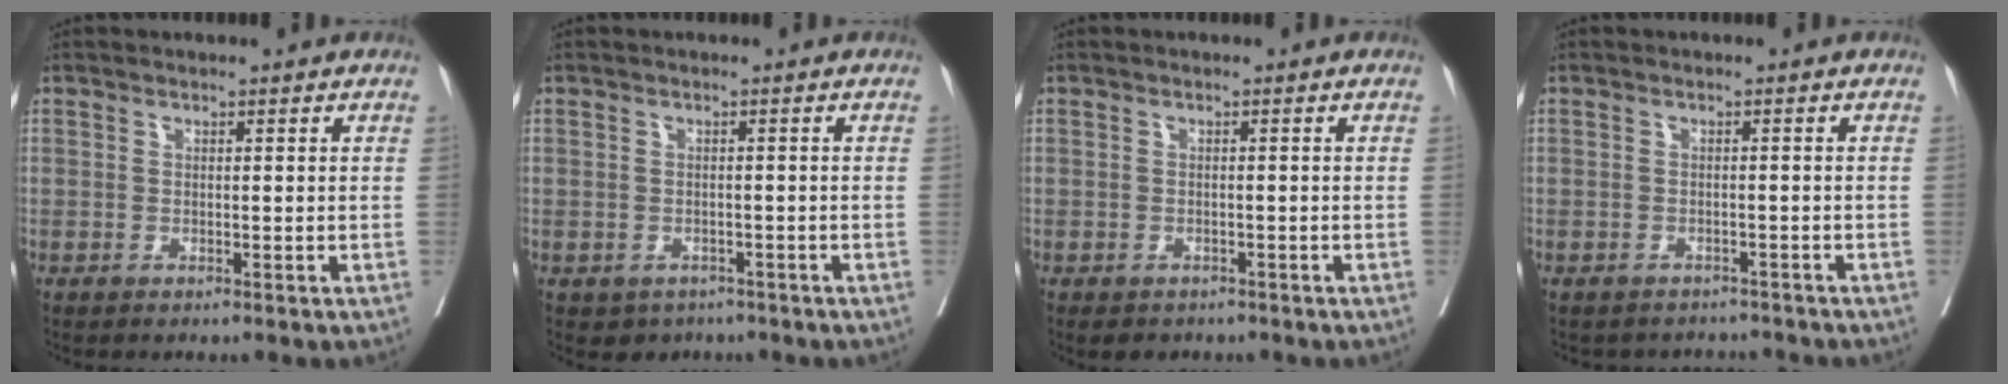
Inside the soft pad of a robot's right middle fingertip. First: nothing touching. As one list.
[{"total": 3.1, "force": [-2.0, 2.3, 0.5], "torque": [-0.003, 0.005, -0.026]}, {"total": 3.1, "force": [-2.4, 1.7, 0.7], "torque": [-0.005, 0.000, -0.030]}, {"total": 4.2, "force": [-4.0, 1.4, -0.4], "torque": [0.009, 0.006, -0.051]}]